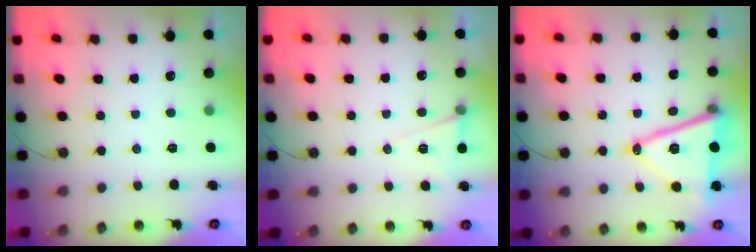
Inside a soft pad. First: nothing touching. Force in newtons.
{"total": 6.4, "press": 4.5, "slide": 4.5}
{"total": 16.5, "press": 16.1, "slide": 3.8}